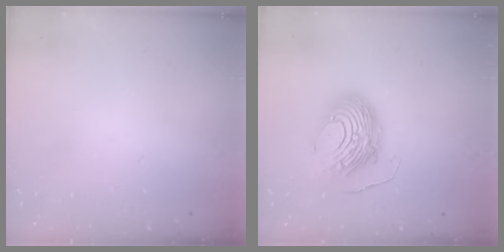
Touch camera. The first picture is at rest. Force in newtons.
{"total": 12.6, "press": 12.6, "slide": 1.3}